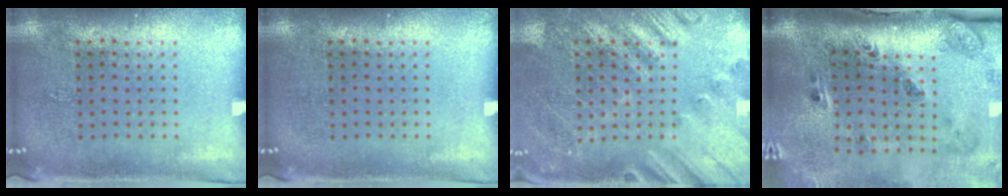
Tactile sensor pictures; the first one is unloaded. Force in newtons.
{"total": 0.0}
{"total": 2.3, "press": 2.2, "slide": 0.6}
{"total": 3.4, "press": 2.1, "slide": 2.7}